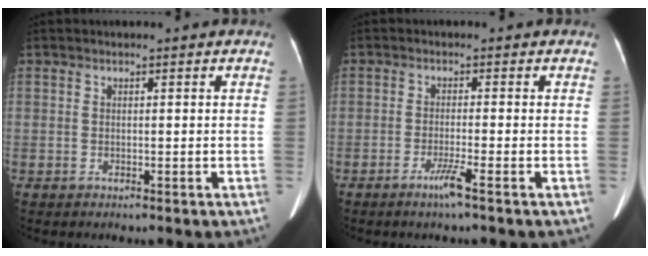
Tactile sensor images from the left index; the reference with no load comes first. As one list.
[{"total": 2.8, "force": [-1.8, -0.6, 2.0], "torque": [-0.046, -0.008, -0.037]}]